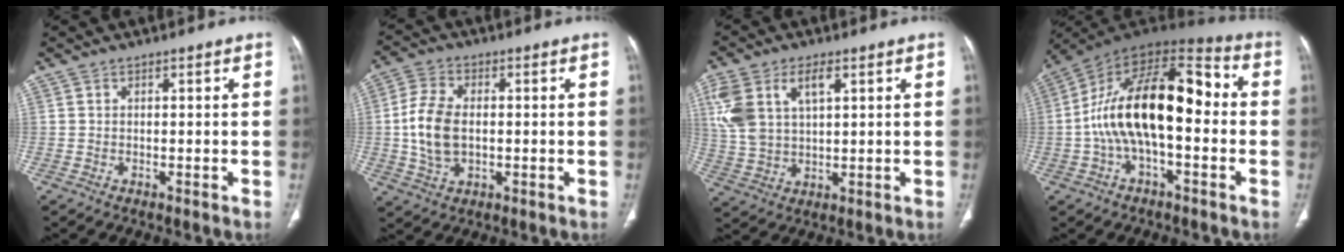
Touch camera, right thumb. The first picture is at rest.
{"total": 9.9, "force": [-0.2, 6.1, 7.8], "torque": [-0.161, 0.007, -0.003]}
{"total": 12.0, "force": [4.3, 6.6, 9.1], "torque": [-0.202, 0.005, 0.090]}
{"total": 20.9, "force": [-1.1, 10.0, 18.3], "torque": [-0.302, 0.055, -0.025]}